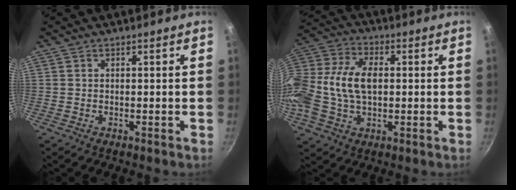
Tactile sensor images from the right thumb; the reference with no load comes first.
{"total": 16.7, "force": [0.0, 10.8, 12.8], "torque": [-0.258, 0.034, -0.011]}